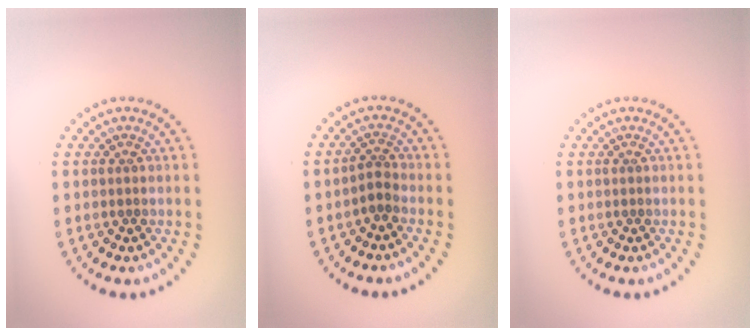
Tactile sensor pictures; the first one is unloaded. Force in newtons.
{"total": 1.6, "press": 1.0, "slide": 1.2}
{"total": 0.0}